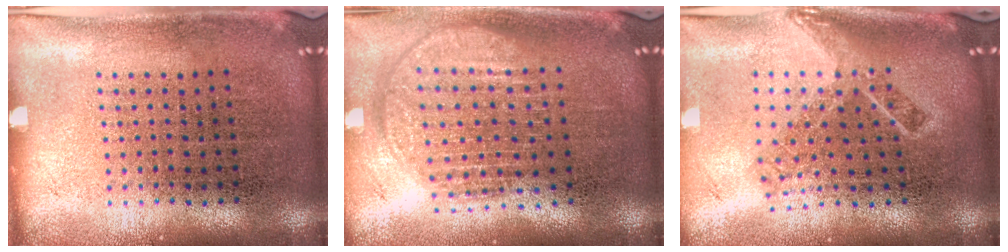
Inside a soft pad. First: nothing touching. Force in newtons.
{"total": 1.8, "press": 1.5, "slide": 0.9}
{"total": 1.9, "press": 1.4, "slide": 1.4}